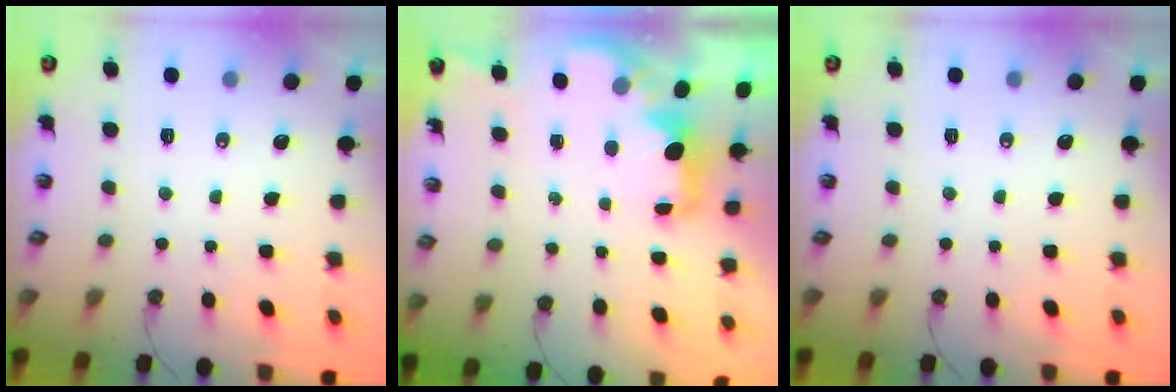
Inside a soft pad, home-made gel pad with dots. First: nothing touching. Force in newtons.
{"total": 2.0, "press": 1.8, "slide": 0.8}
{"total": 0.0}